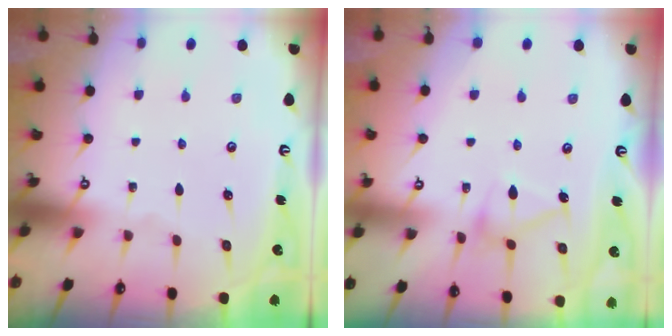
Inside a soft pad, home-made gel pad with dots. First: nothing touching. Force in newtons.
{"total": 12.1, "press": 12.1, "slide": 0.3}